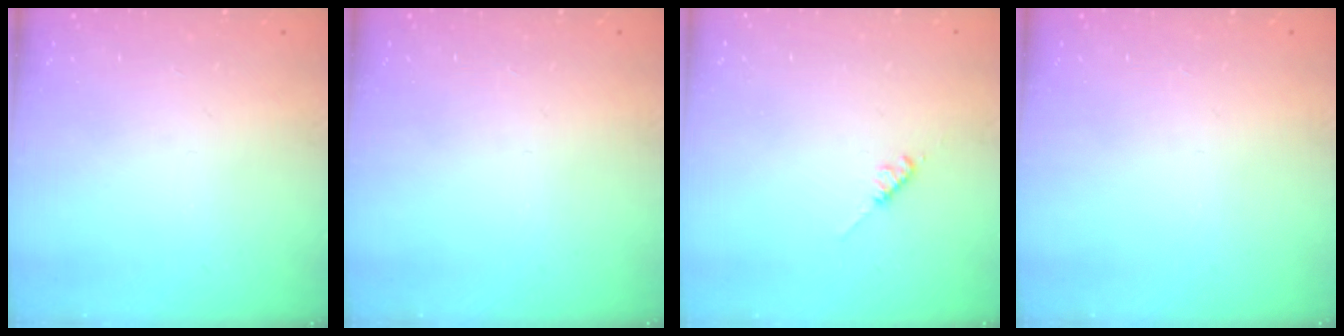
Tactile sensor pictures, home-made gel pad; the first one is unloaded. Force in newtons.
{"total": 0.0}
{"total": 2.8, "press": 2.8, "slide": 0.5}
{"total": 0.0}